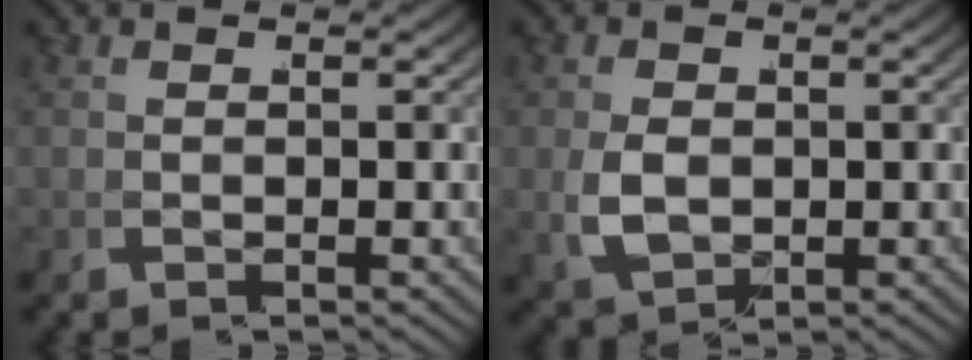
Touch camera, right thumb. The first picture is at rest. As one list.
[{"total": 4.1, "force": [0.0, 3.0, 2.8], "torque": [-0.075, -0.018, 0.019]}]